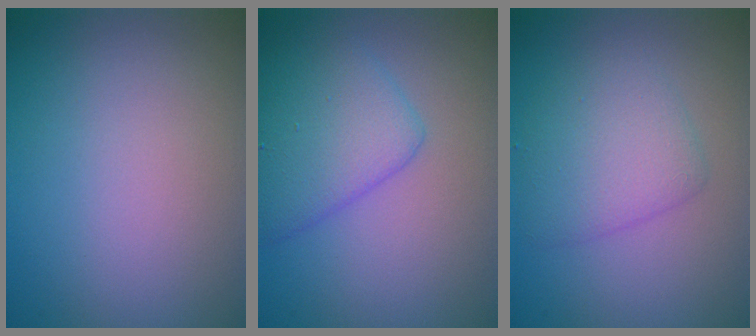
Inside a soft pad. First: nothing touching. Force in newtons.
{"total": 4.8, "press": 4.8, "slide": 0.1}
{"total": 3.4, "press": 3.4, "slide": 0.1}